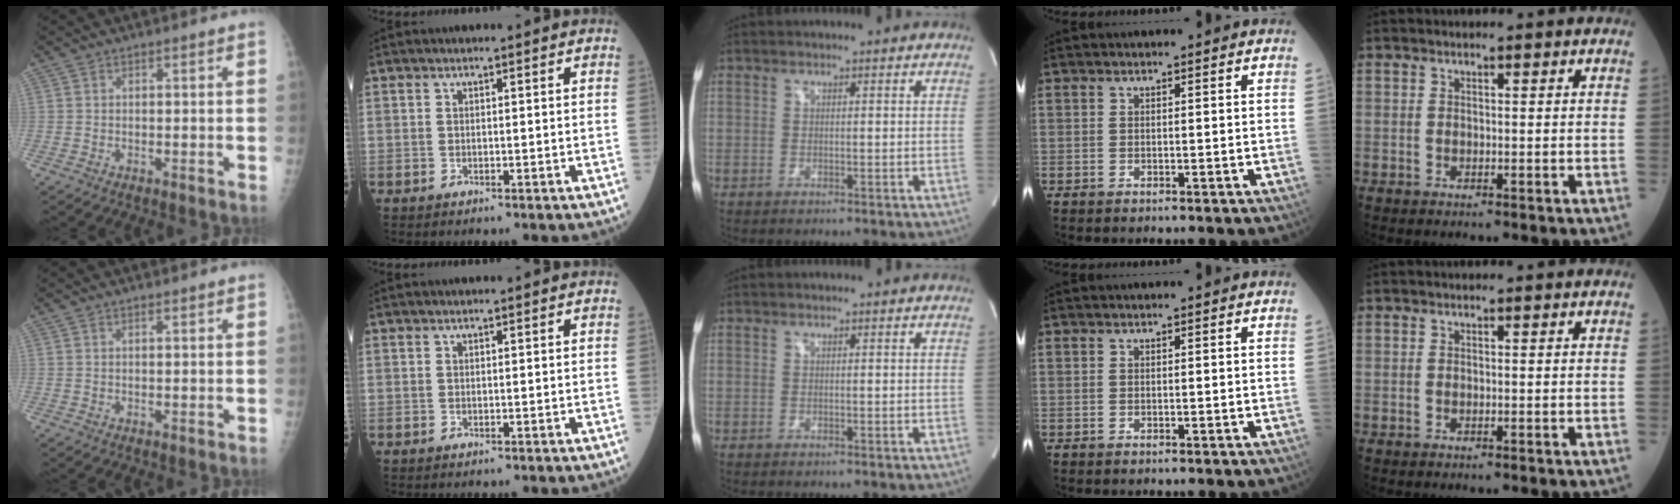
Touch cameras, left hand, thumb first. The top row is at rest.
{"thumb": {"total": 0.6, "force": [0.6, 0.1, 0.2], "torque": [-0.005, -0.004, 0.010]}}